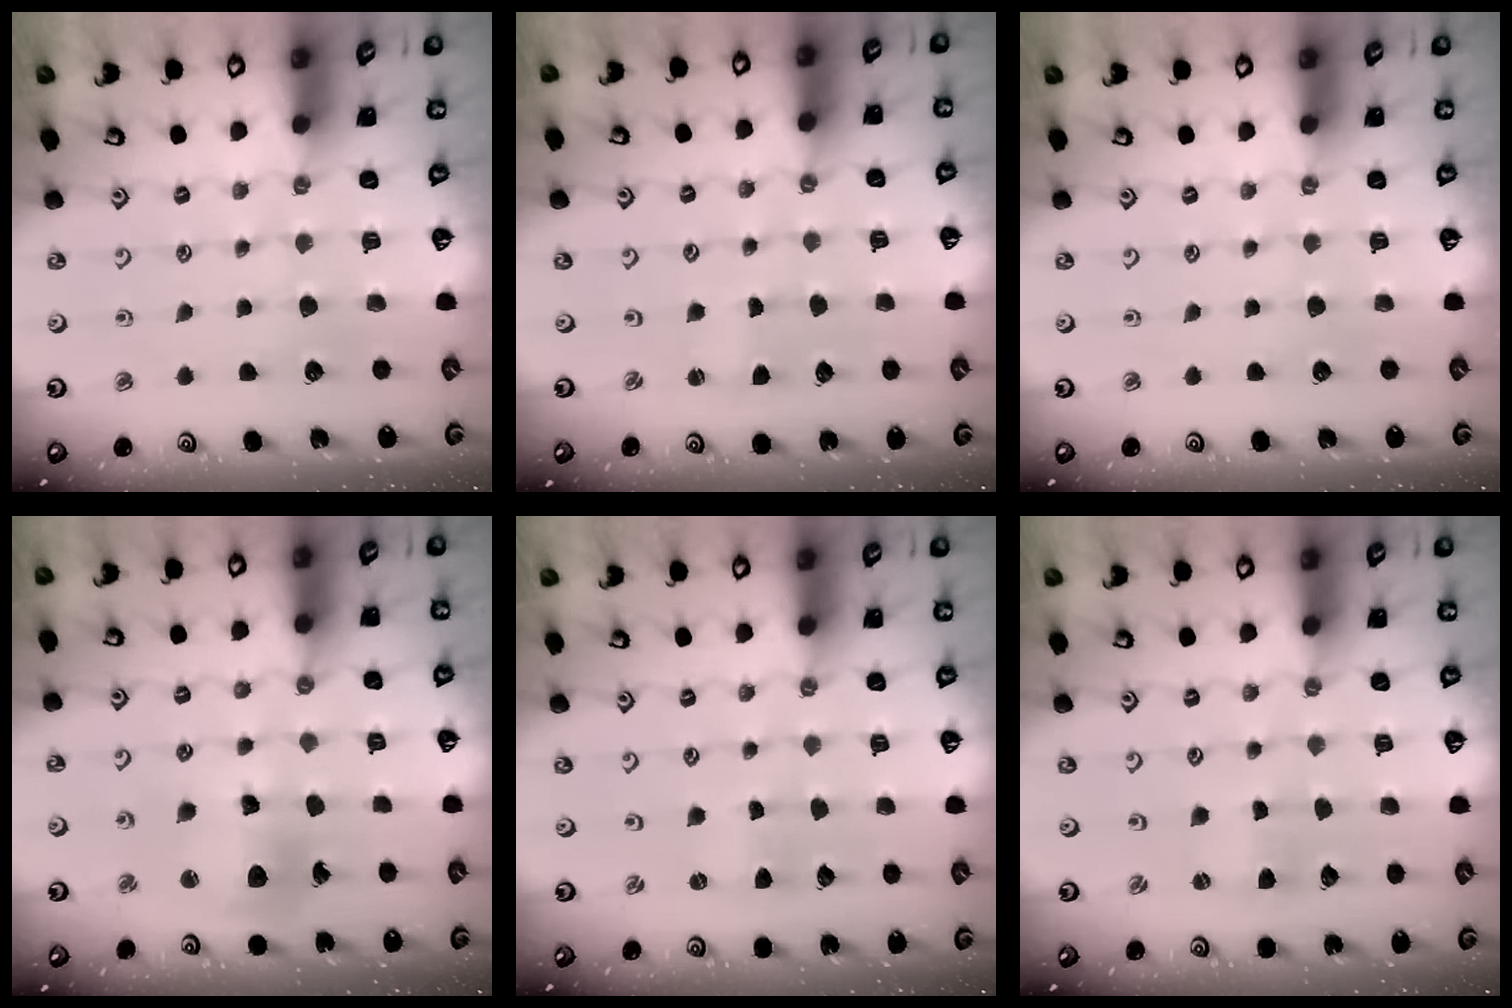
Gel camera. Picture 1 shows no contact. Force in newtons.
{"total": 0.0}
{"total": 0.0}
{"total": 11.5, "press": 11.2, "slide": 2.2}
{"total": 0.0}
{"total": 0.7, "press": 0.7, "slide": 0.1}